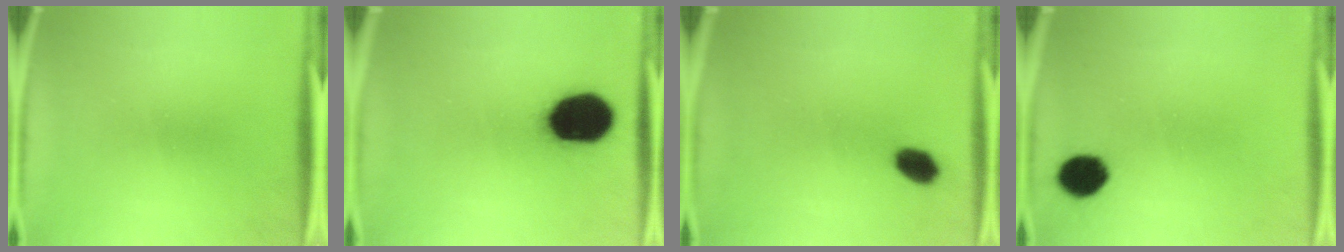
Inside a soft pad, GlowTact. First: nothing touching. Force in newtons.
{"total": 18.7}
{"total": 4.6}
{"total": 6.8}